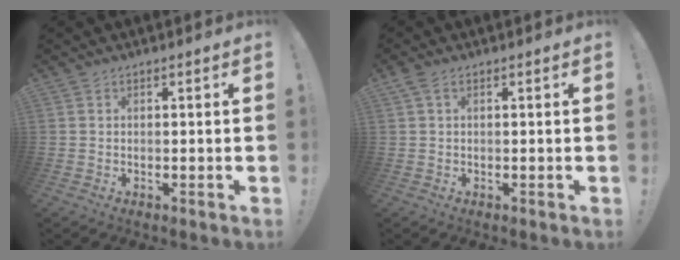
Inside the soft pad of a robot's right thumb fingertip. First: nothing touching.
{"total": 1.0, "force": [0.6, 0.5, 0.7], "torque": [-0.023, 0.004, 0.012]}